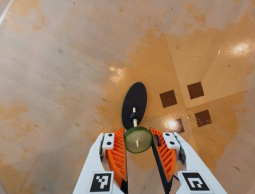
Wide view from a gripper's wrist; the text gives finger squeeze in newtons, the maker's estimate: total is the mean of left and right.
{"total": 8.2, "left": 7.9, "right": 8.6}